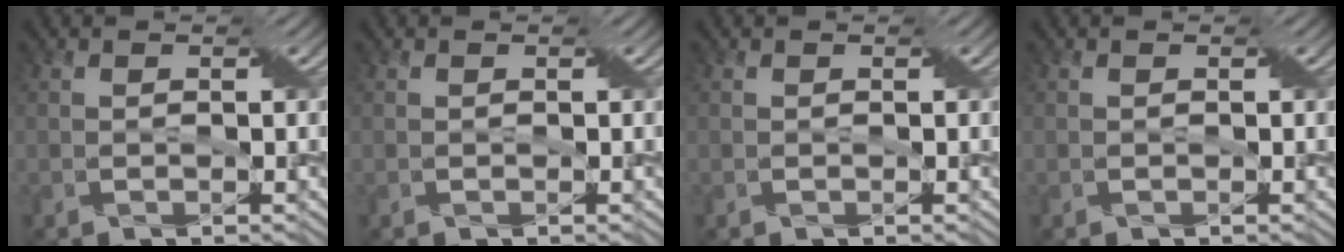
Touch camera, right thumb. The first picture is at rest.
{"total": 0.0}
{"total": 0.0}
{"total": 0.0}